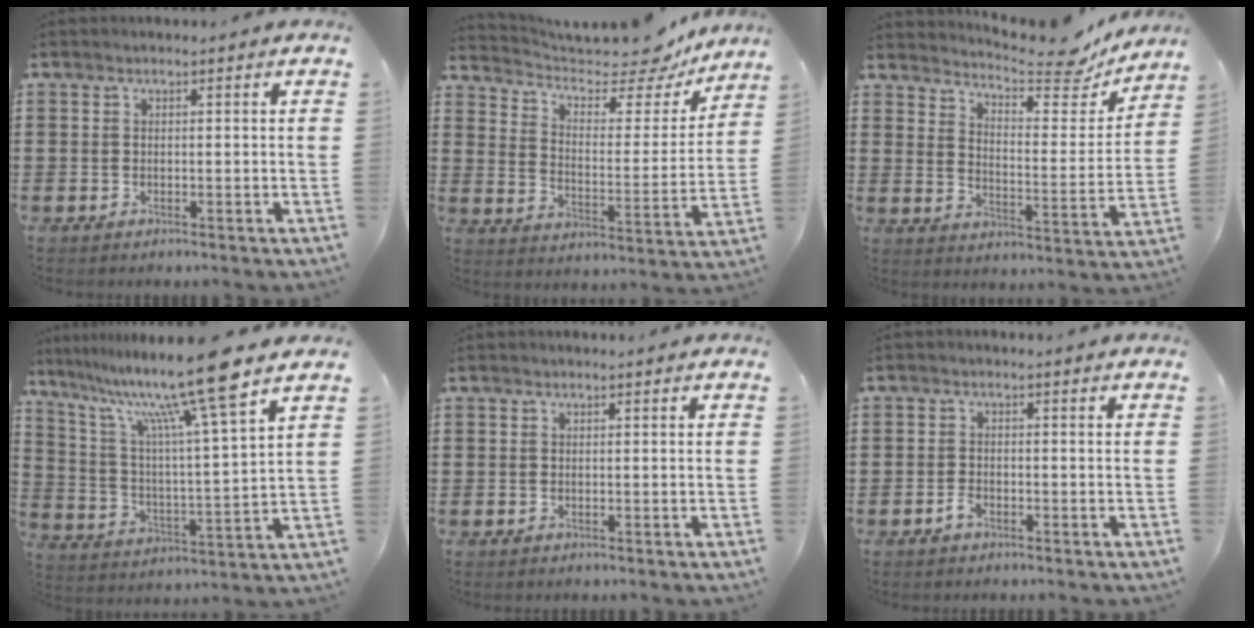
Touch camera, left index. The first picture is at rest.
{"total": 7.1, "force": [6.1, 1.9, 3.0], "torque": [-0.072, -0.046, 0.101]}
{"total": 7.4, "force": [6.9, 0.7, 2.6], "torque": [-0.051, -0.060, 0.112]}
{"total": 13.8, "force": [10.2, -0.2, 9.3], "torque": [-0.197, -0.064, 0.158]}
{"total": 0.0}
{"total": 1.7, "force": [-1.1, 0.7, 1.0], "torque": [-0.022, -0.001, -0.021]}